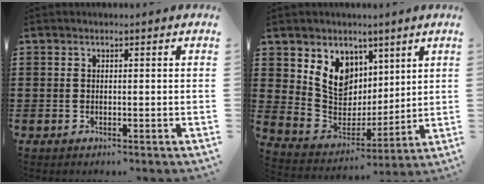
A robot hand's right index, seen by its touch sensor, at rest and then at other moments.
{"total": 8.8, "force": [4.7, 7.1, 2.2], "torque": [-0.082, -0.027, 0.095]}